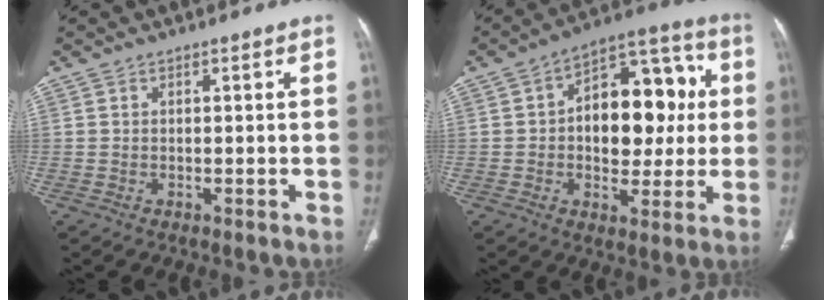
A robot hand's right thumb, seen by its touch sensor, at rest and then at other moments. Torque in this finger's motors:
{"motor_torque": [-0.47, 1.59, 0.42, 0.39, 0.34]}